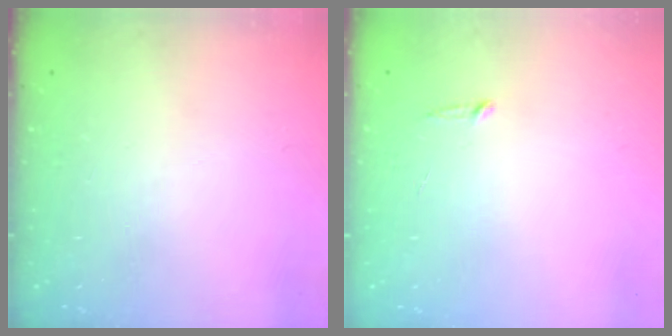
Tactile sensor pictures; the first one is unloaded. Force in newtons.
{"total": 2.5, "press": 2.5, "slide": 0.2}